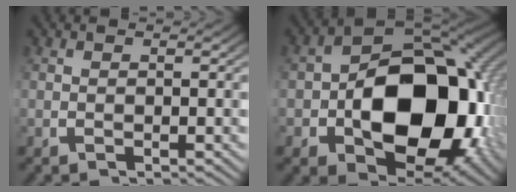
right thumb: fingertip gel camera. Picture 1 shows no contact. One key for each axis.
{"total": 20.2, "fx": -2.6, "fy": 13.0, "fz": 15.3, "tx": -0.272, "ty": -0.058, "tz": -0.013}